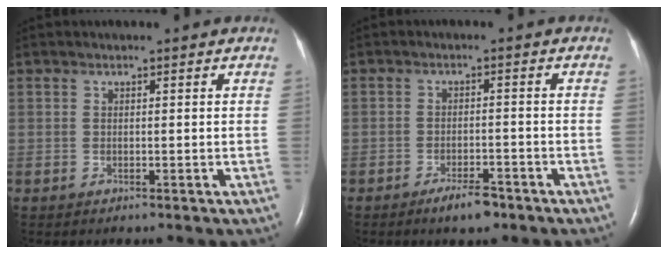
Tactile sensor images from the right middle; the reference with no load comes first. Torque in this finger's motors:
{"motor_torque": [0.39, -0.37, 0.02, 0.02]}